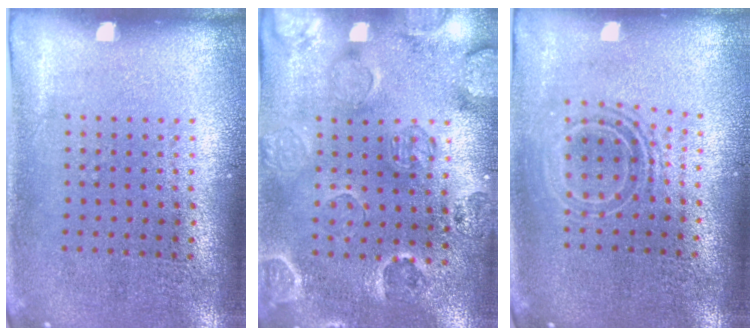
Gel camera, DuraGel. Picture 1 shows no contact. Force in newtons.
{"total": 2.4, "press": 2.1, "slide": 1.1}
{"total": 1.8, "press": 1.3, "slide": 1.1}